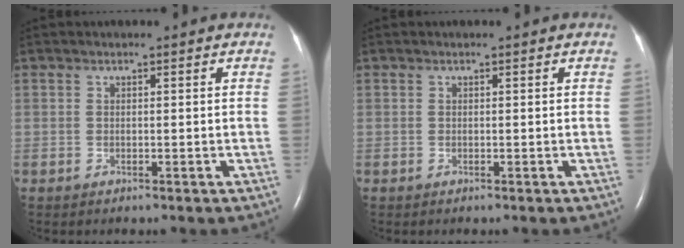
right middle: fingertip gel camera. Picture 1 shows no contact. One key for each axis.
{"total": 0.0}